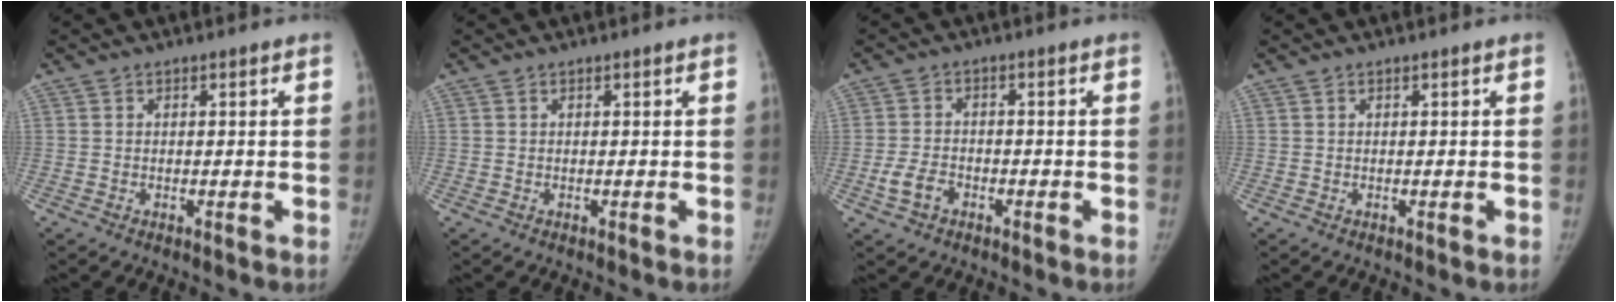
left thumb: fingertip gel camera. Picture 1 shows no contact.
{"total": 0.0}
{"total": 4.3, "force": [-2.0, 2.9, 2.5], "torque": [-0.050, 0.015, -0.036]}
{"total": 0.0}